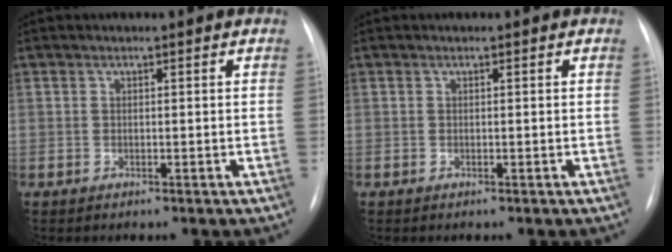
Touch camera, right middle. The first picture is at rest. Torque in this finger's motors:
{"motor_torque": [0.47, -0.70, -0.02, 0.01]}